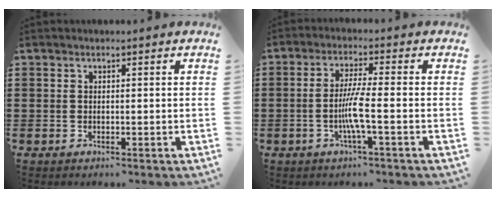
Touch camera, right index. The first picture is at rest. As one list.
[{"total": 5.3, "force": [-1.5, 0.0, 5.1], "torque": [-0.106, -0.012, -0.034]}]